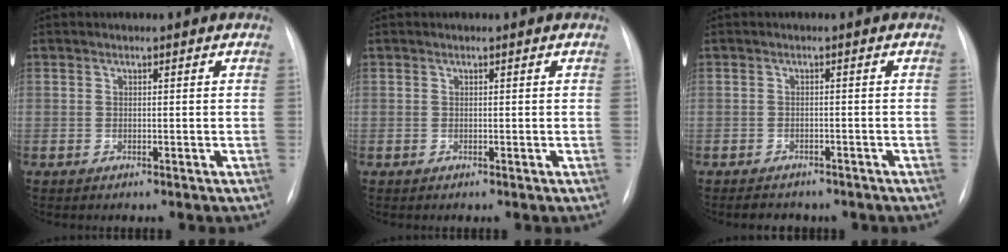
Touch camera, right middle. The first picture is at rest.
{"total": 0.0}
{"total": 4.8, "force": [-3.9, 2.3, 1.6], "torque": [-0.026, 0.000, -0.038]}